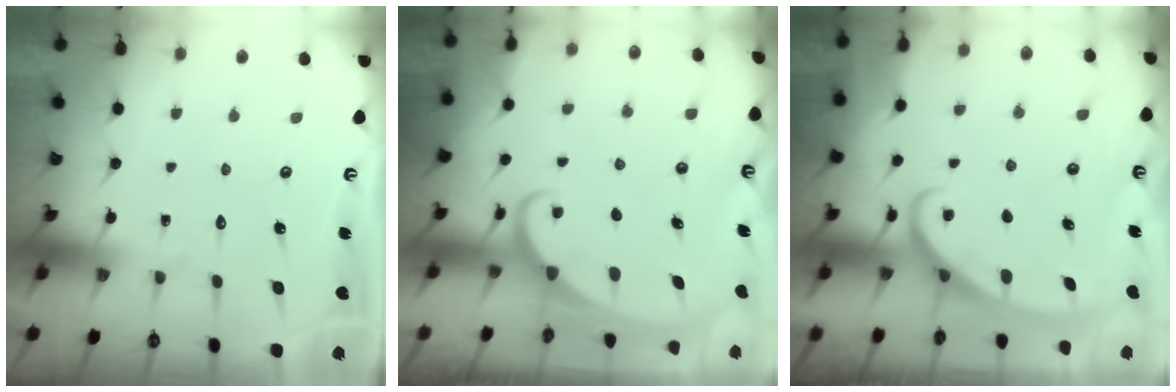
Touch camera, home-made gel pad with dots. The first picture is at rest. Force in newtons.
{"total": 2.1, "press": 2.1, "slide": 0.3}
{"total": 2.8, "press": 2.8, "slide": 0.4}